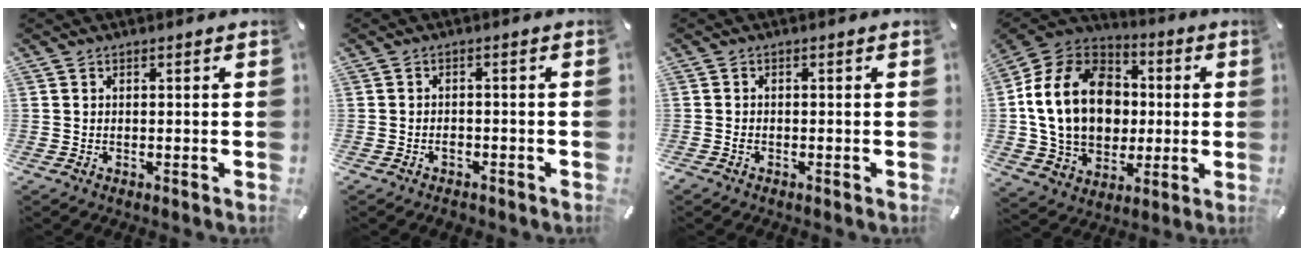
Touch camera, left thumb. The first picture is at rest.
{"total": 2.0, "force": [-1.2, 1.2, 1.0], "torque": [-0.020, 0.004, -0.025]}
{"total": 1.1, "force": [-0.7, 0.6, 0.5], "torque": [-0.011, 0.000, -0.015]}
{"total": 21.0, "force": [1.0, 17.0, 12.4], "torque": [-0.250, 0.018, 0.025]}